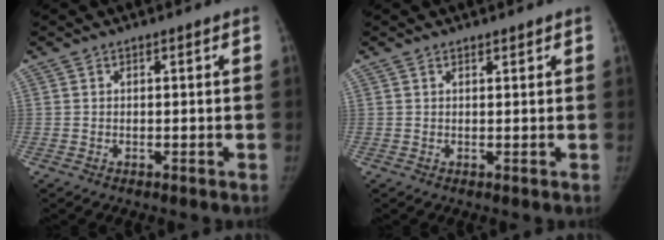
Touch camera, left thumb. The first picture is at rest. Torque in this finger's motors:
{"motor_torque": [-0.53, 0.03, -0.23, 0.16, -0.03]}